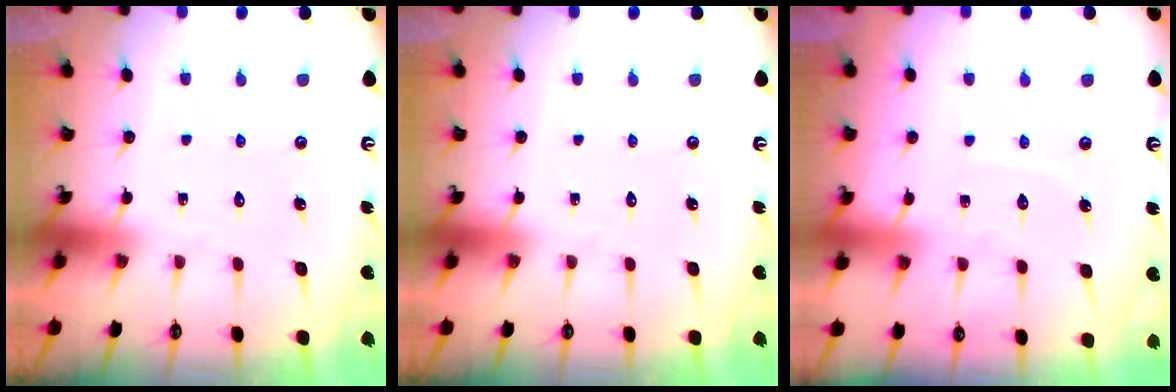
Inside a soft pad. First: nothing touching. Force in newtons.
{"total": 0.0}
{"total": 4.5, "press": 4.5, "slide": 0.3}